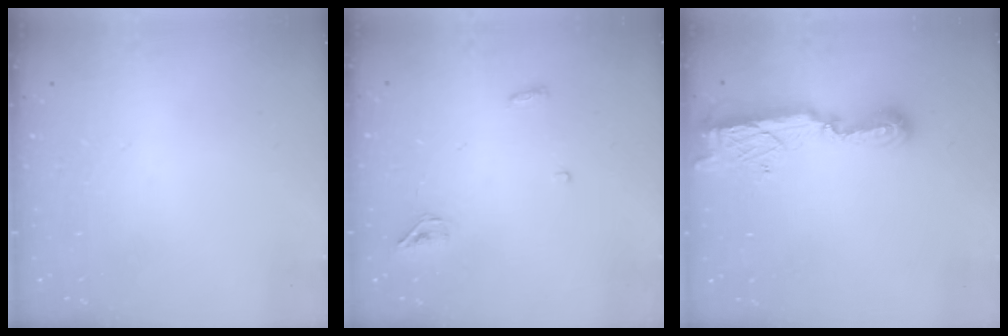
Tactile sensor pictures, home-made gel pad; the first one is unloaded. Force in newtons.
{"total": 3.2, "press": 3.0, "slide": 1.2}
{"total": 8.5, "press": 8.4, "slide": 0.2}